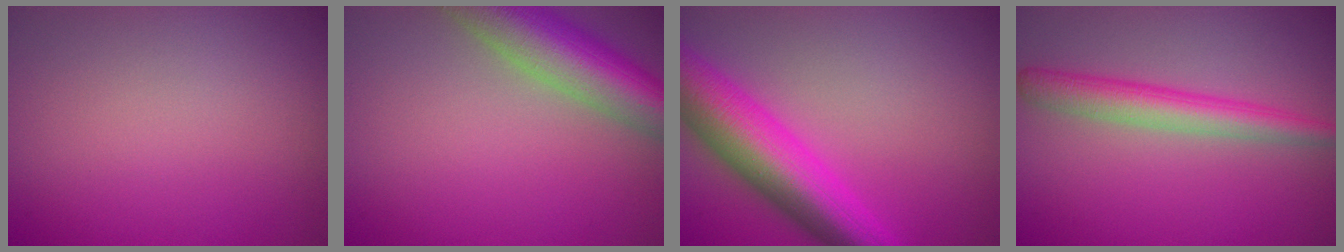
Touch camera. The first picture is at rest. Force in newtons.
{"total": 8.2, "press": 8.2, "slide": 0.6}
{"total": 9.0, "press": 9.0, "slide": 0.3}
{"total": 3.8, "press": 3.8, "slide": 0.1}